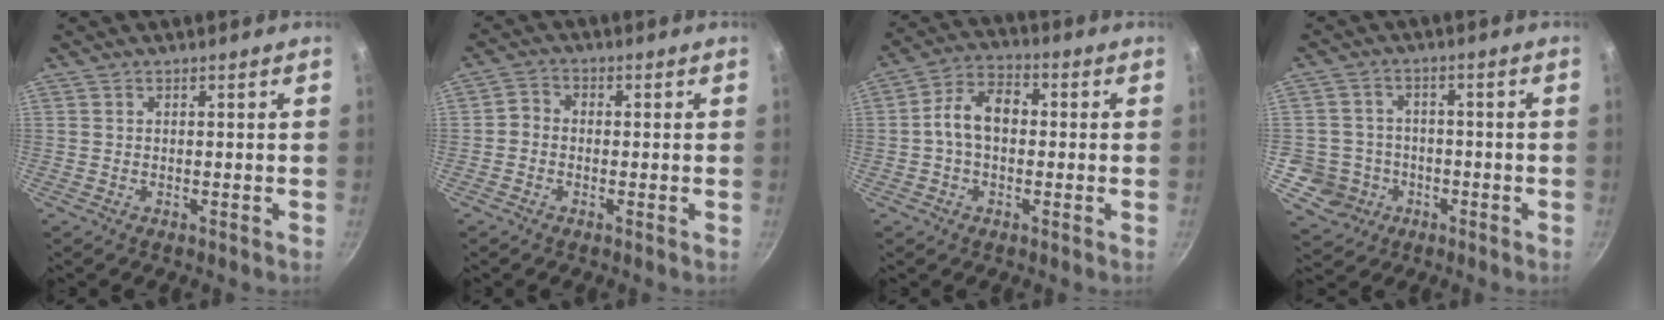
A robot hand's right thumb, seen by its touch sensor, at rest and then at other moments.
{"total": 2.7, "force": [-0.7, 2.3, 1.2], "torque": [-0.019, 0.011, -0.026]}
{"total": 8.7, "force": [0.0, 5.8, 6.5], "torque": [-0.092, 0.031, -0.014]}
{"total": 7.7, "force": [-2.4, 7.2, 1.1], "torque": [0.010, 0.032, -0.036]}